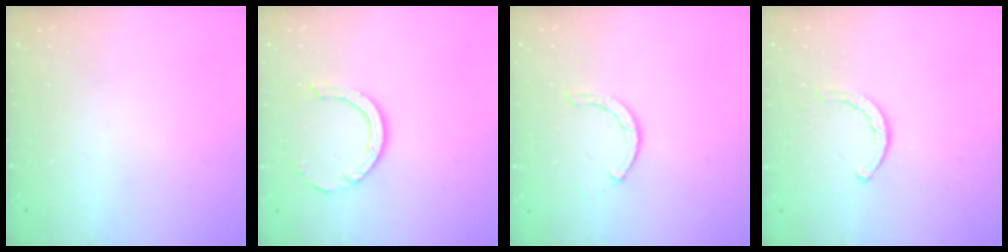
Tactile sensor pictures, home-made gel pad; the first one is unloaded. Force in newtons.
{"total": 7.2, "press": 7.2, "slide": 0.5}
{"total": 1.2, "press": 1.2, "slide": 0.2}
{"total": 2.8, "press": 2.8, "slide": 0.2}